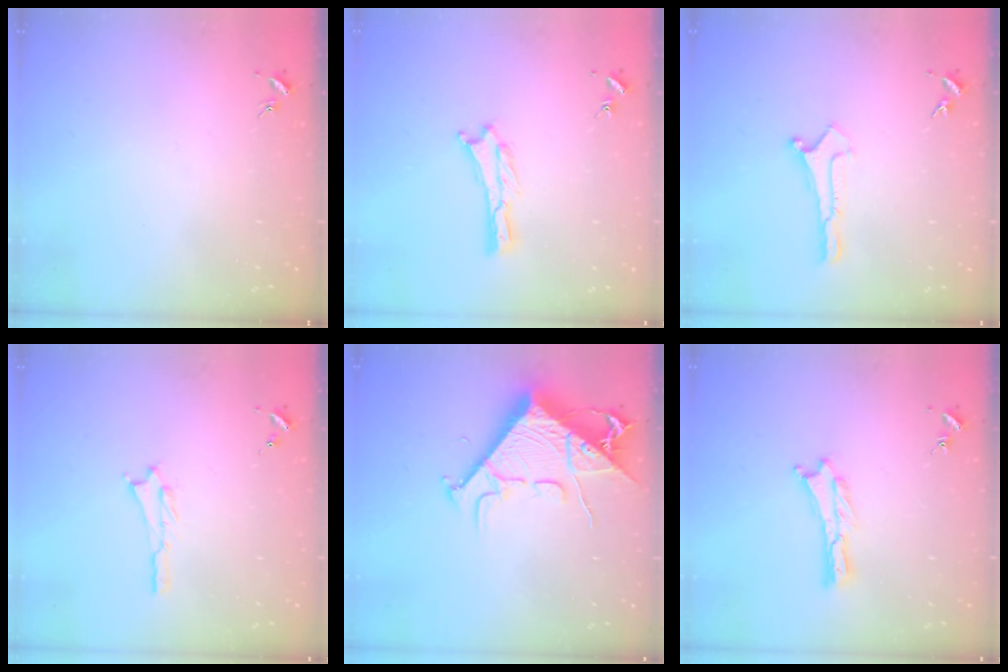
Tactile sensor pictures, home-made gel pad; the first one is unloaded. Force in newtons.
{"total": 0.0}
{"total": 0.0}
{"total": 0.7, "press": 0.7, "slide": 0.1}
{"total": 12.9, "press": 12.8, "slide": 1.4}
{"total": 0.0}